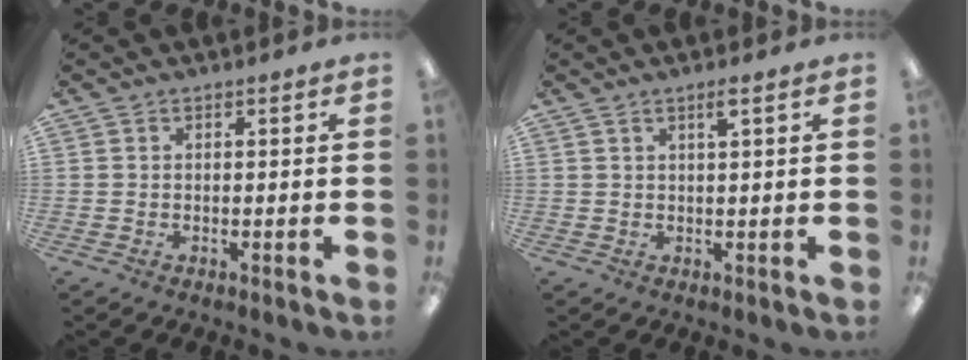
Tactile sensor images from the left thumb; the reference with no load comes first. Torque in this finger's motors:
{"motor_torque": [0.21, 0.29, 0.58, -0.13, 0.00]}